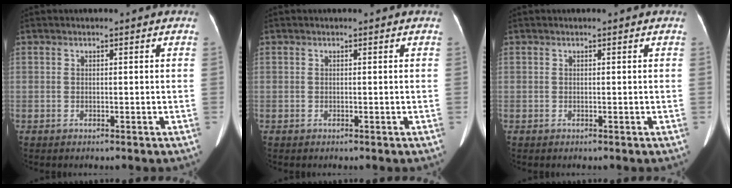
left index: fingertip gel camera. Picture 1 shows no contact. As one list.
[{"total": 0.0}, {"total": 0.0}]